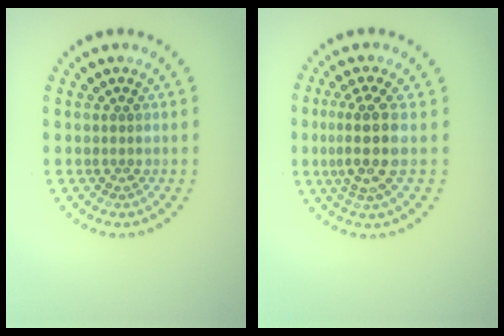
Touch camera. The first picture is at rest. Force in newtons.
{"total": 3.7, "press": 3.1, "slide": 2.1}